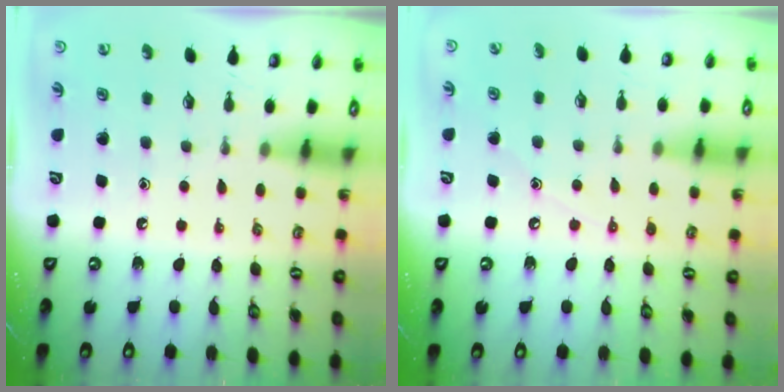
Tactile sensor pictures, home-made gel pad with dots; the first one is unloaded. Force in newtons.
{"total": 5.6, "press": 5.6, "slide": 0.7}